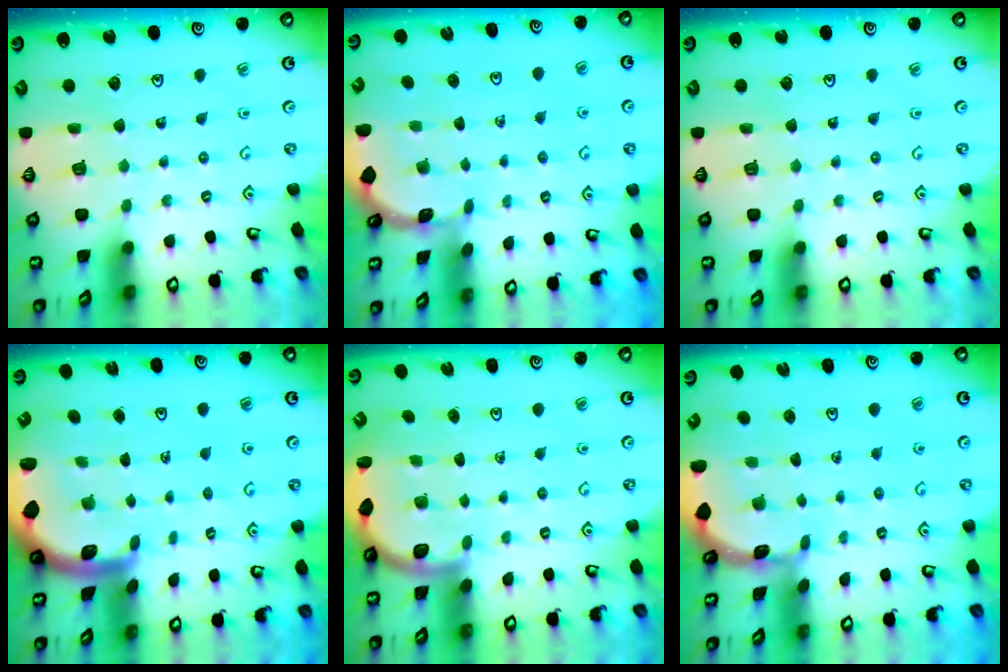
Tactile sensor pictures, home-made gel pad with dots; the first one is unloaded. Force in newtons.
{"total": 0.7, "press": 0.6, "slide": 0.2}
{"total": 0.0}
{"total": 2.6, "press": 2.6, "slide": 0.6}
{"total": 2.6, "press": 2.5, "slide": 0.6}
{"total": 1.4, "press": 1.4, "slide": 0.1}